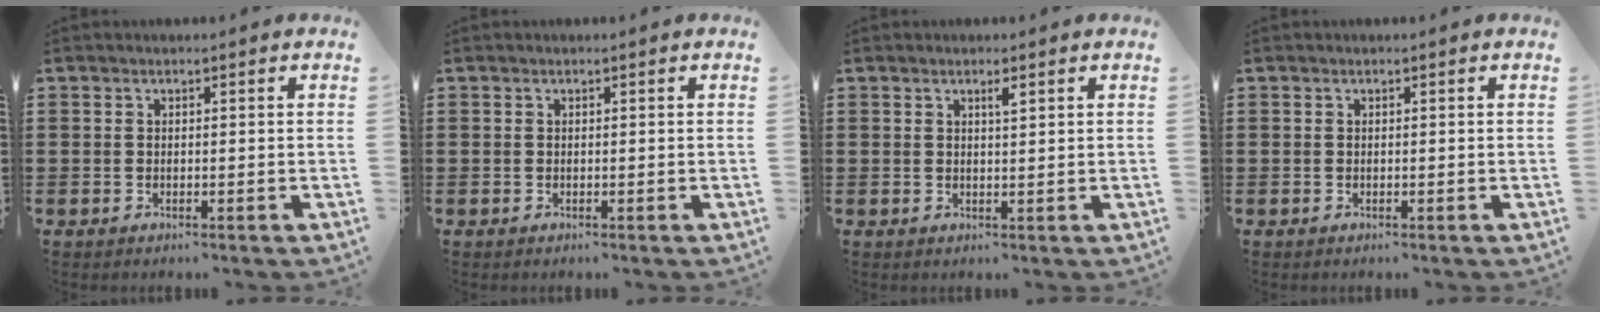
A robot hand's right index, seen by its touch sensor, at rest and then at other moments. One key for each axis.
{"total": 0.0}
{"total": 1.3, "fx": 0.7, "fy": 0.2, "fz": 1.0, "tx": -0.020, "ty": 0.001, "tz": 0.012}
{"total": 0.0}